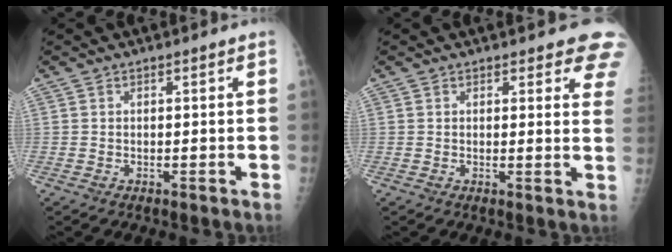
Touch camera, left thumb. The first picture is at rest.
{"total": 7.5, "force": [6.2, 2.7, 3.2], "torque": [0.006, -0.027, 0.048]}